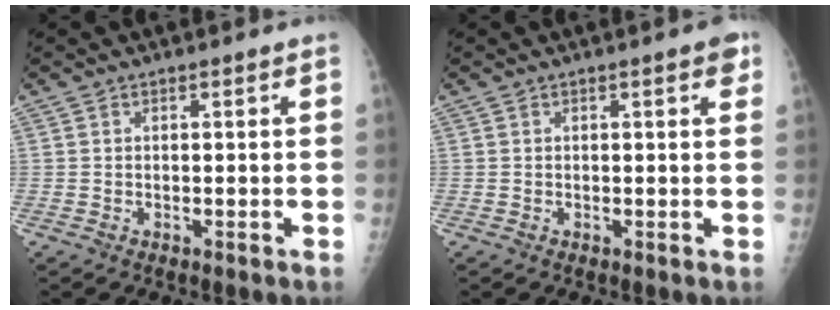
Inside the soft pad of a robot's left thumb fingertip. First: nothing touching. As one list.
[{"total": 2.4, "force": [1.2, 0.7, 1.9], "torque": [-0.017, -0.001, 0.011]}]